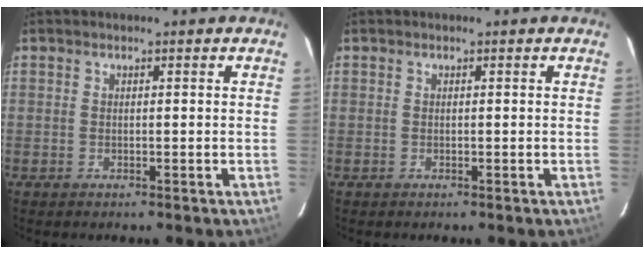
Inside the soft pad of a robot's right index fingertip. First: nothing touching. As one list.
[{"total": 0.0}]